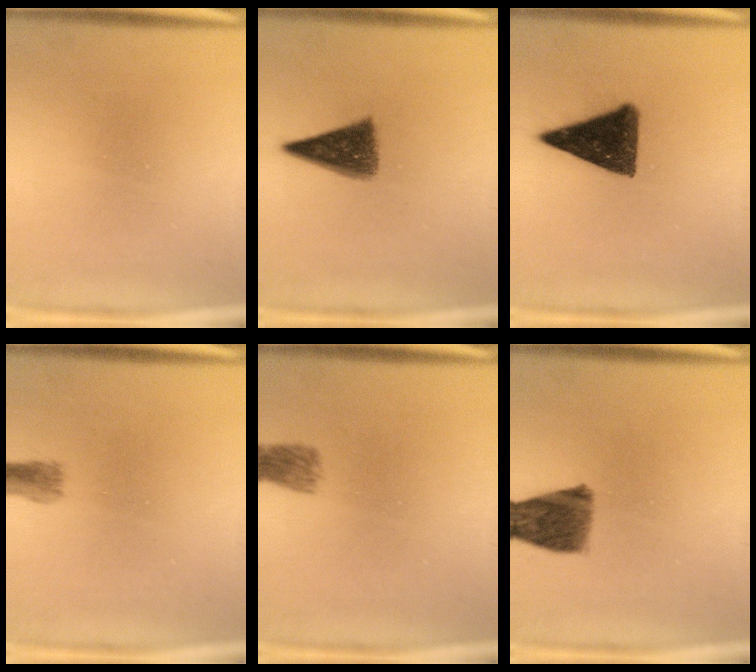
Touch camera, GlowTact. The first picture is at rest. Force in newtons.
{"total": 7.9}
{"total": 11.5}
{"total": 1.8}
{"total": 2.6}
{"total": 8.3}